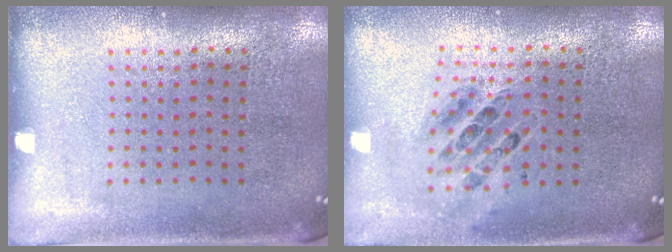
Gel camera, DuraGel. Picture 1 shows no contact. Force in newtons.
{"total": 0.7, "press": 0.7, "slide": 0.1}